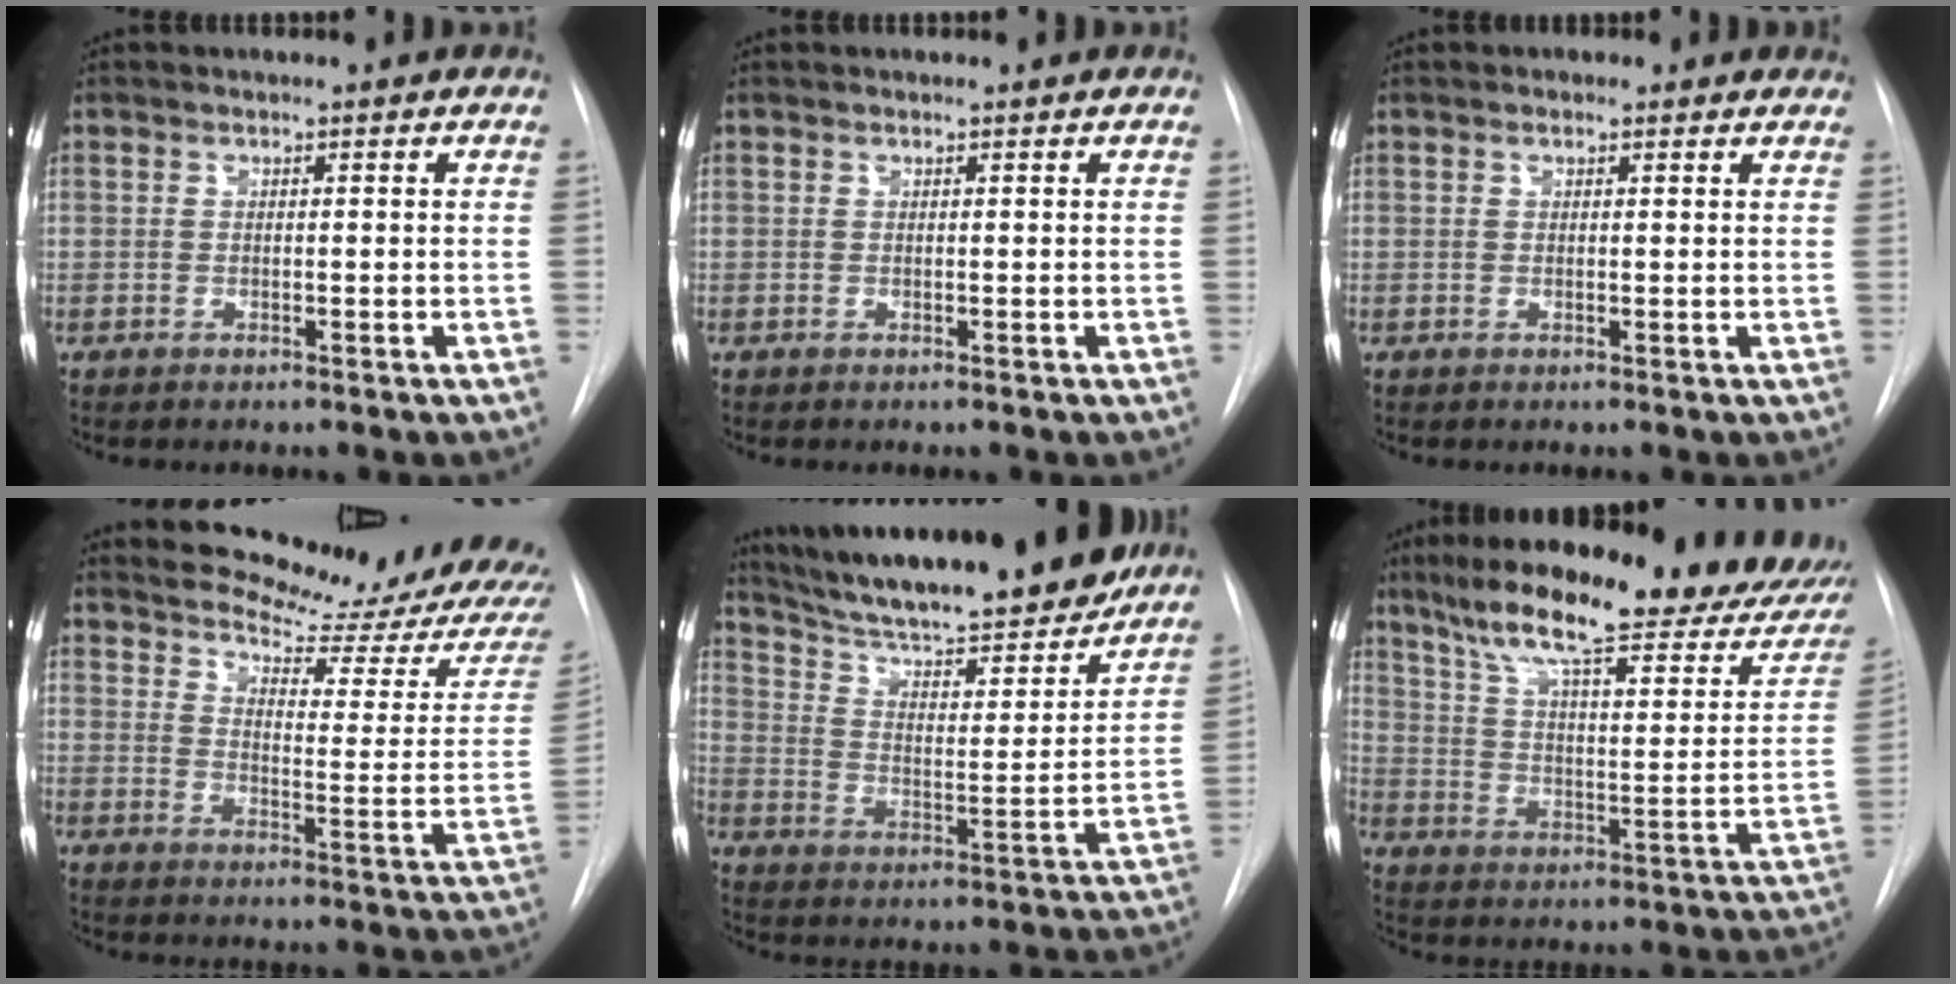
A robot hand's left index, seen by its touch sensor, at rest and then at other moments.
{"total": 0.0}
{"total": 1.4, "force": [1.0, 0.8, 0.5], "torque": [-0.009, 0.007, 0.009]}
{"total": 16.3, "force": [15.6, 1.1, 4.5], "torque": [-0.055, -0.094, 0.185]}
{"total": 23.8, "force": [20.8, 3.5, 11.1], "torque": [-0.186, -0.015, 0.304]}
{"total": 29.6, "force": [22.5, 6.3, 18.3], "torque": [-0.264, -0.006, 0.303]}